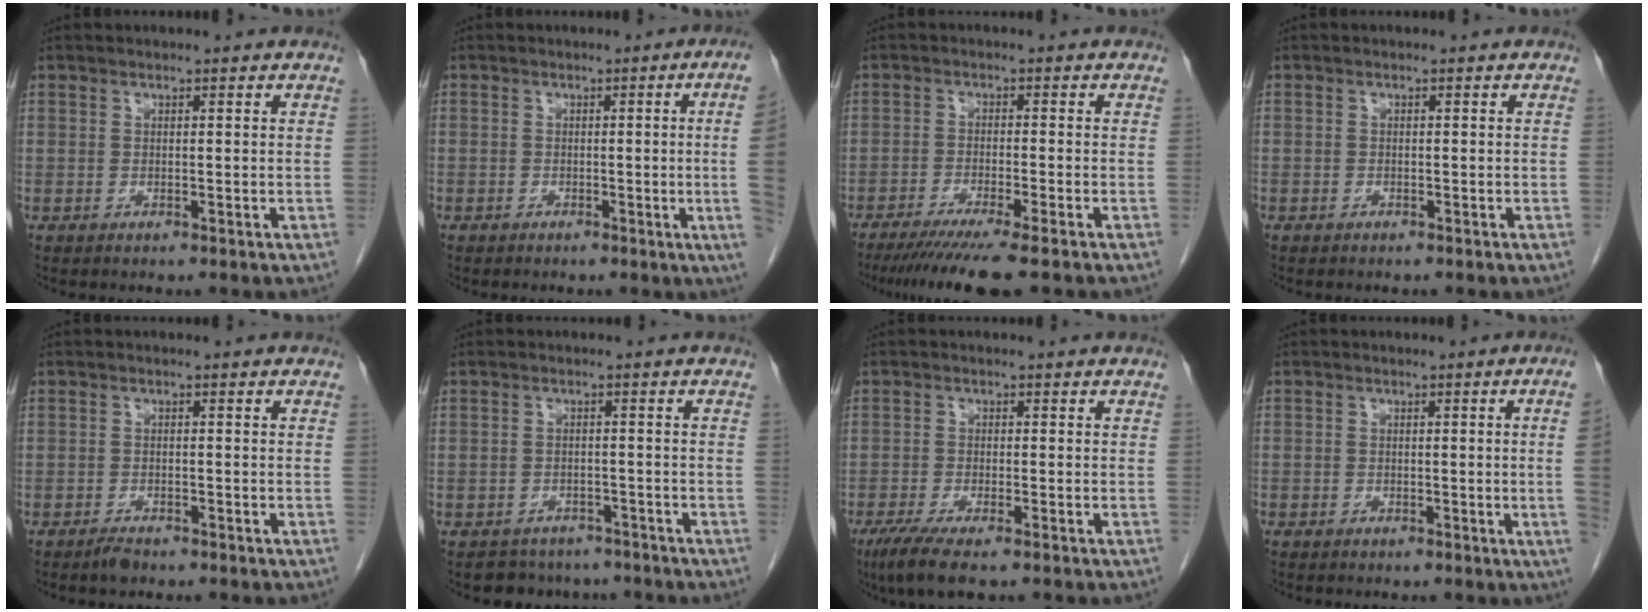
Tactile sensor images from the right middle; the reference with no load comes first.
{"total": 6.4, "force": [-0.6, -2.0, 6.0], "torque": [-0.051, -0.009, -0.011]}
{"total": 9.3, "force": [-7.3, -0.4, 5.7], "torque": [-0.081, -0.024, -0.115]}
{"total": 0.5, "force": [-0.4, 0.4, 0.0], "torque": [-0.006, 0.003, -0.008]}
{"total": 1.8, "force": [-1.5, 0.5, 0.7], "torque": [-0.018, -0.001, -0.024]}
{"total": 5.6, "force": [-4.8, 2.9, 0.0], "torque": [0.005, 0.013, -0.061]}
{"total": 6.1, "force": [-4.2, 0.9, 4.3], "torque": [-0.077, -0.017, -0.068]}
{"total": 3.5, "force": [-0.7, -1.0, 3.3], "torque": [-0.033, -0.002, -0.011]}